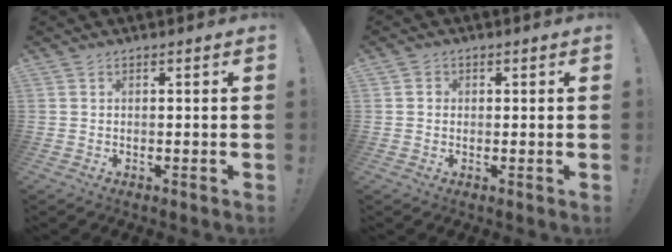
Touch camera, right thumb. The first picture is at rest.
{"total": 1.4, "force": [0.2, 1.4, 0.3], "torque": [-0.006, 0.004, 0.003]}